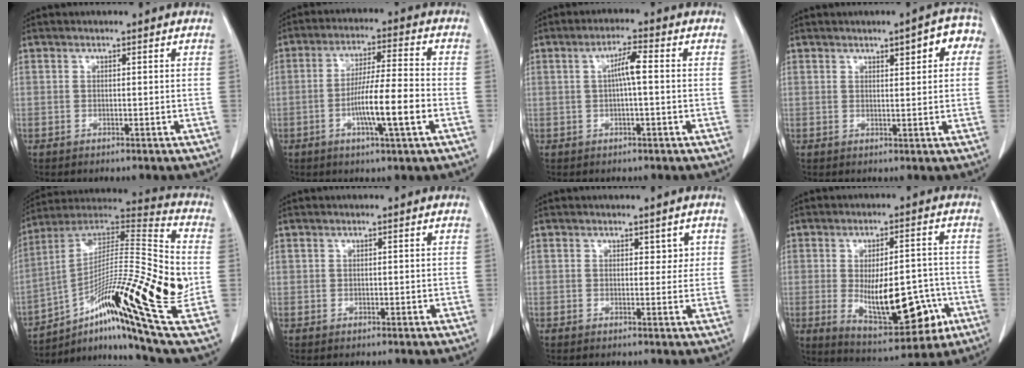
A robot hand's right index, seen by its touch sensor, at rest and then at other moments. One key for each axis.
{"total": 10.0, "fx": -3.0, "fy": 0.1, "fz": 9.6, "tx": -0.170, "ty": -0.003, "tz": -0.056}
{"total": 3.8, "fx": 0.3, "fy": 0.2, "fz": 3.8, "tx": -0.067, "ty": 0.009, "tz": 0.002}
{"total": 5.4, "fx": 2.3, "fy": 1.6, "fz": 4.6, "tx": -0.048, "ty": 0.015, "tz": 0.022}
{"total": 27.8, "fx": -6.4, "fy": 2.3, "fz": 26.9, "tx": -0.436, "ty": -0.012, "tz": -0.113}
{"total": 0.6, "fx": 0.2, "fy": 0.5, "fz": 0.3, "tx": -0.003, "ty": 0.001, "tz": 0.003}
{"total": 2.3, "fx": 1.1, "fy": 1.5, "fz": 1.3, "tx": -0.004, "ty": -0.002, "tz": 0.013}
{"total": 14.7, "fx": -3.4, "fy": 5.8, "fz": 13.1, "tx": -0.197, "ty": 0.000, "tz": -0.034}